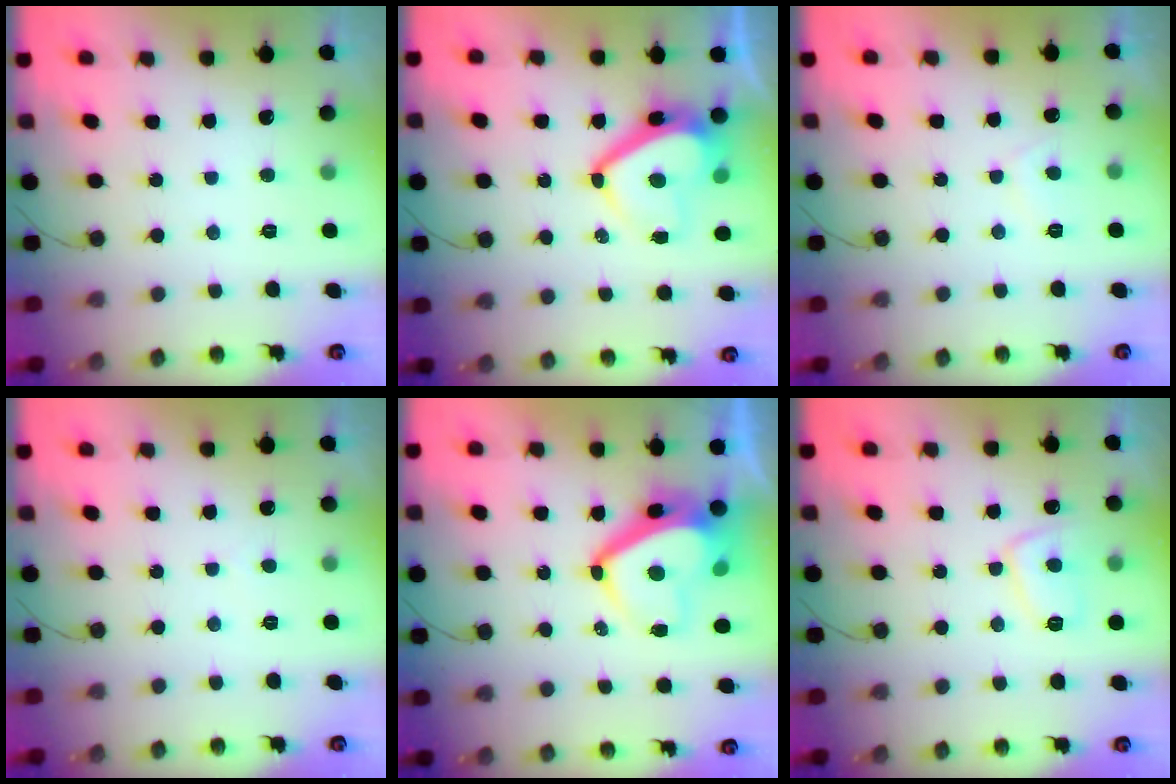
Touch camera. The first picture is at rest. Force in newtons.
{"total": 9.8, "press": 9.7, "slide": 1.3}
{"total": 2.6, "press": 2.5, "slide": 0.6}
{"total": 2.7, "press": 2.7, "slide": 0.2}
{"total": 10.4, "press": 10.3, "slide": 0.9}
{"total": 8.2, "press": 8.2, "slide": 0.8}